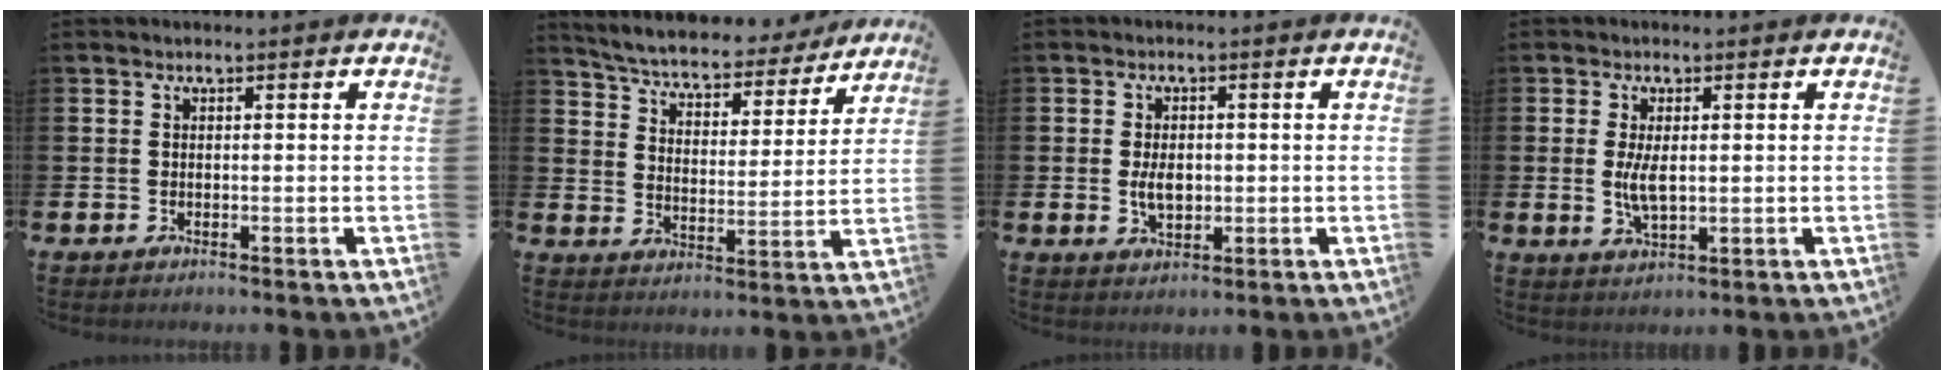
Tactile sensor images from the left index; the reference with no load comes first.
{"total": 5.6, "force": [5.4, 1.2, 1.2], "torque": [-0.053, -0.041, 0.088]}
{"total": 3.6, "force": [0.0, 2.2, 2.9], "torque": [-0.036, -0.001, -0.005]}
{"total": 4.1, "force": [0.3, 1.6, 3.7], "torque": [-0.068, 0.003, 0.004]}